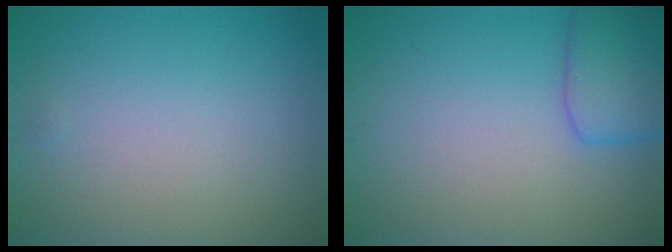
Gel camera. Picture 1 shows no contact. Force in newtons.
{"total": 3.8, "press": 3.8, "slide": 0.2}